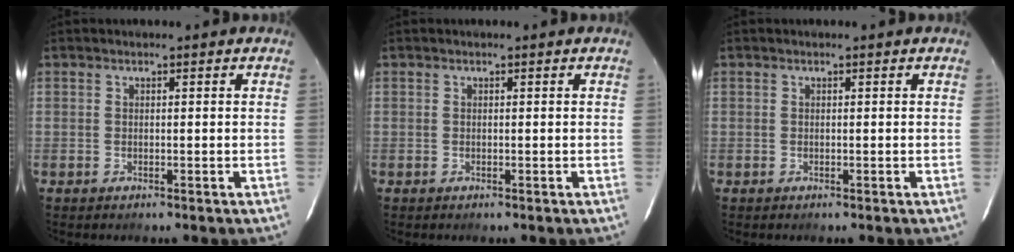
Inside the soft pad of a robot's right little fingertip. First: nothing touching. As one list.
[{"total": 0.0}, {"total": 0.0}]